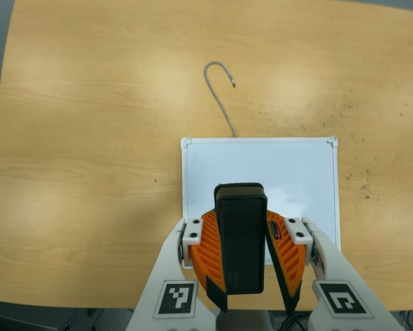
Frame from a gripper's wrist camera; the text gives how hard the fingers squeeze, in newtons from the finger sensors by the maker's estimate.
{"total": 9.6, "left": 9.7, "right": 9.5}